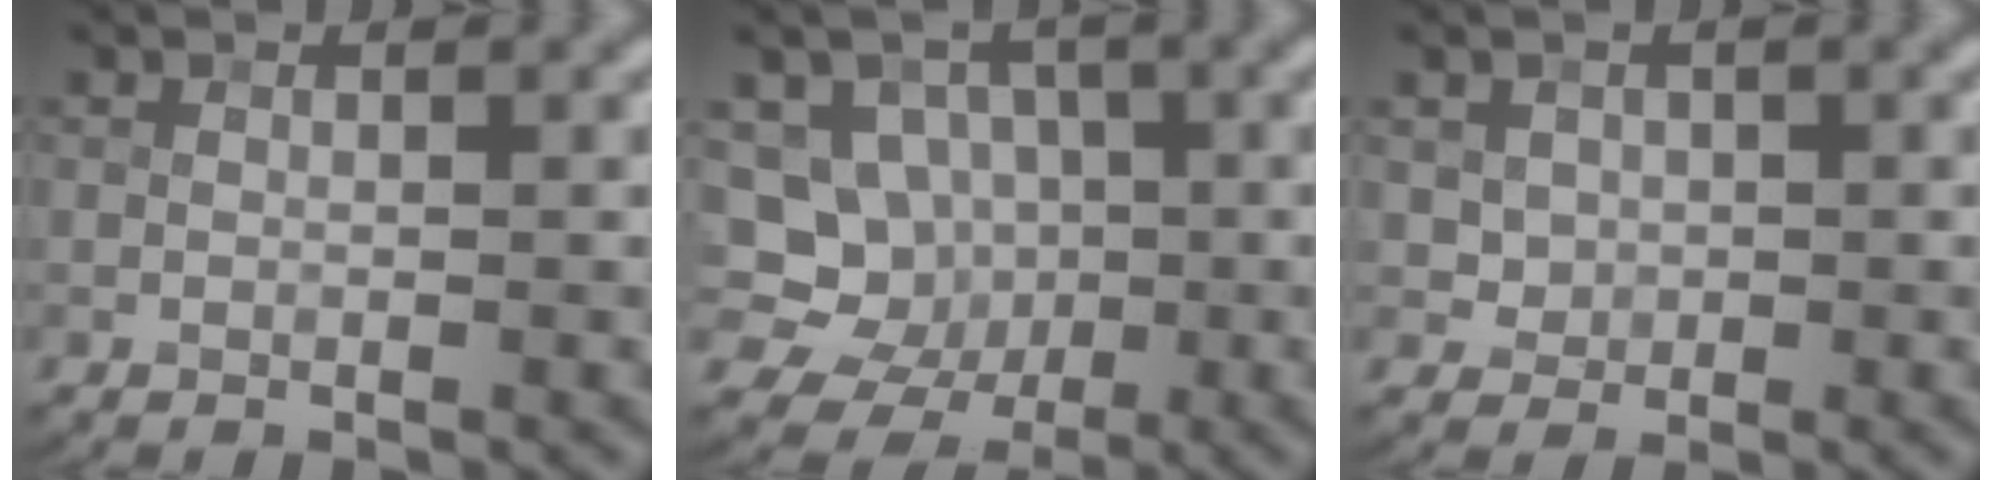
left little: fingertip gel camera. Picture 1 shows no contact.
{"total": 6.9, "force": [-1.1, 6.4, 2.3], "torque": [-0.022, 0.015, -0.043]}
{"total": 2.3, "force": [0.7, 2.0, 0.9], "torque": [-0.018, -0.003, 0.024]}